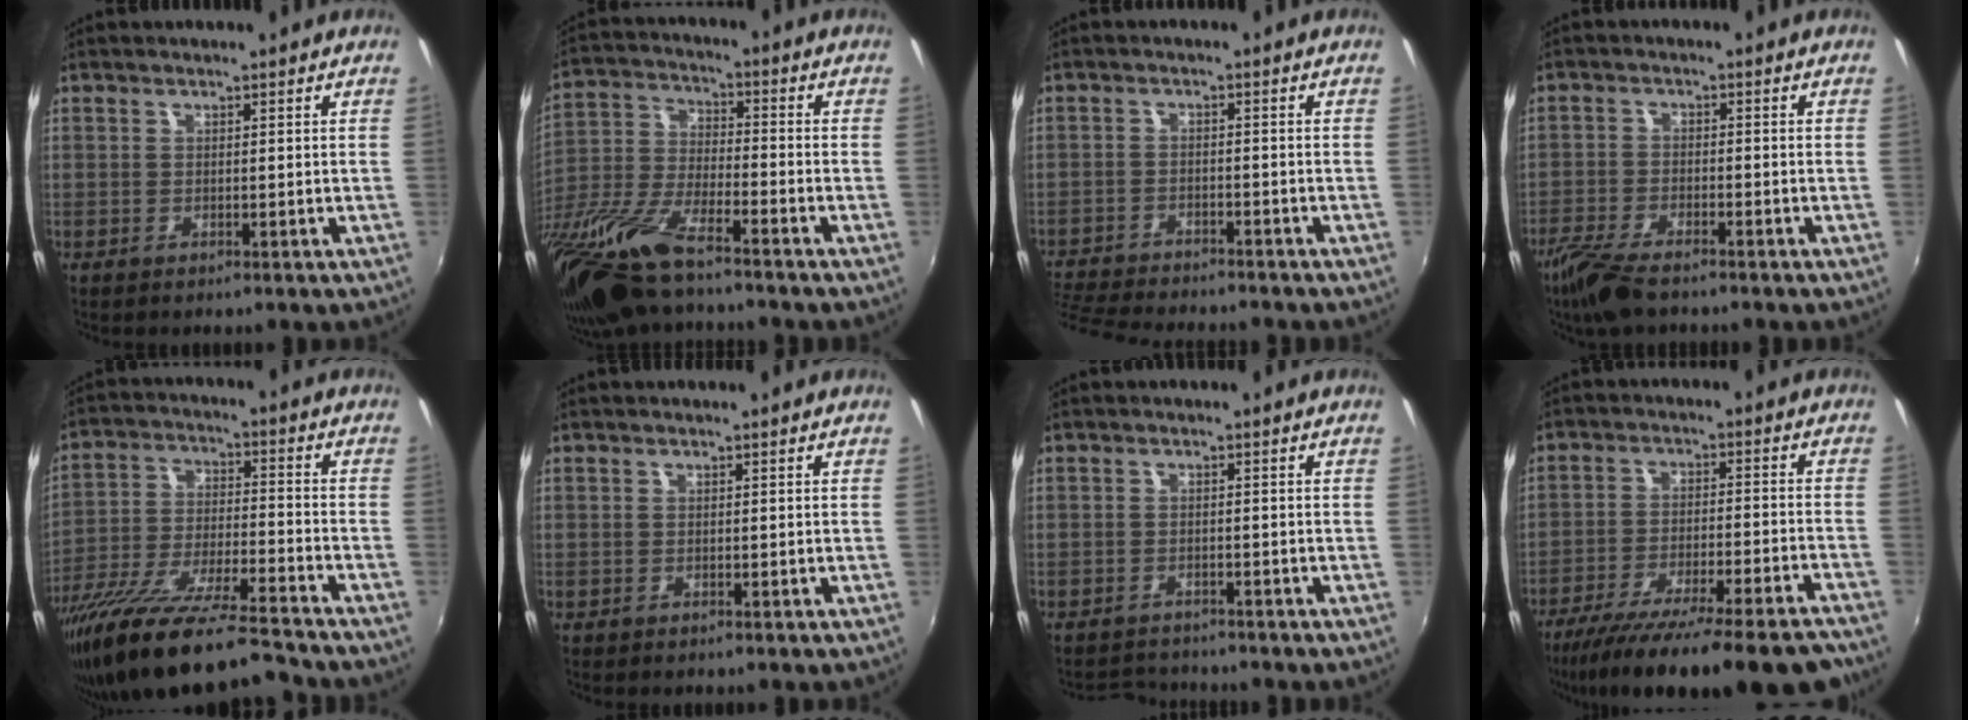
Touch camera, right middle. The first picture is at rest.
{"total": 19.4, "force": [-14.3, 4.5, 12.3], "torque": [-0.267, -0.049, -0.276]}
{"total": 11.6, "force": [-10.7, 1.8, 4.1], "torque": [-0.111, -0.019, -0.179]}
{"total": 8.0, "force": [-6.3, 2.1, 4.5], "torque": [-0.119, -0.025, -0.122]}
{"total": 21.1, "force": [-17.8, 2.1, 11.1], "torque": [-0.213, -0.051, -0.306]}
{"total": 0.0}
{"total": 4.3, "force": [-4.2, 0.8, 0.2], "torque": [-0.019, 0.000, -0.070]}
{"total": 22.8, "force": [-19.6, 1.9, 11.4], "torque": [-0.201, -0.056, -0.289]}